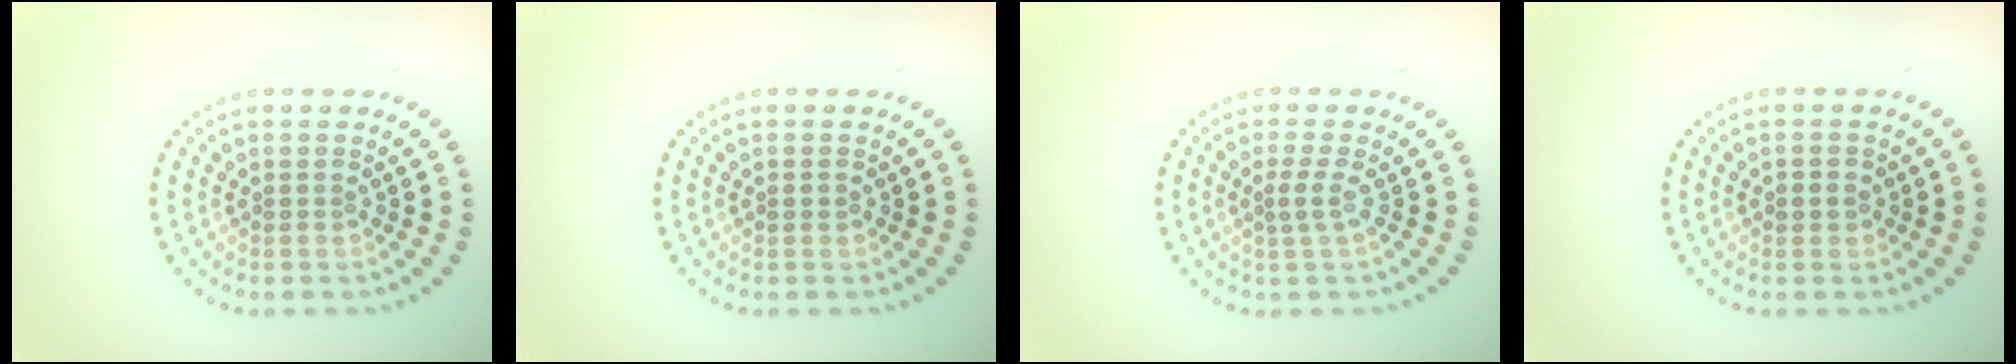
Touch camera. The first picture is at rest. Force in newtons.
{"total": 0.7, "press": 0.7, "slide": 0.0}
{"total": 1.3, "press": 0.9, "slide": 1.0}
{"total": 1.1, "press": 1.1, "slide": 0.3}